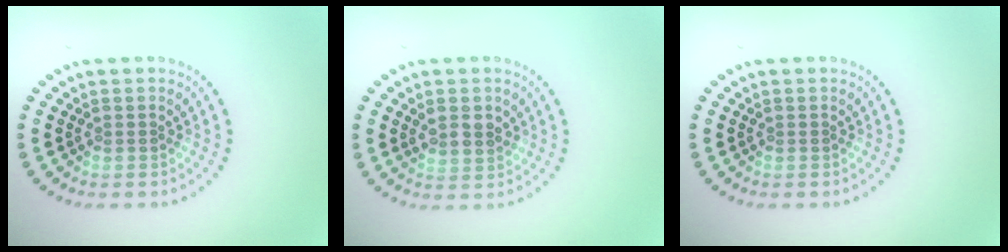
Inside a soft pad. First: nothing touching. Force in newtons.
{"total": 2.3, "press": 2.1, "slide": 0.8}
{"total": 0.0}